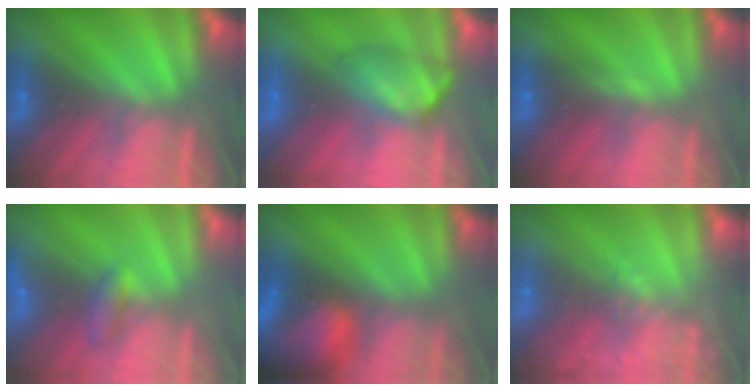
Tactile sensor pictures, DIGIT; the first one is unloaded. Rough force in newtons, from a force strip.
{"total": 4.5}
{"total": 3.1}
{"total": 2.1}
{"total": 11.8}
{"total": 13.7}